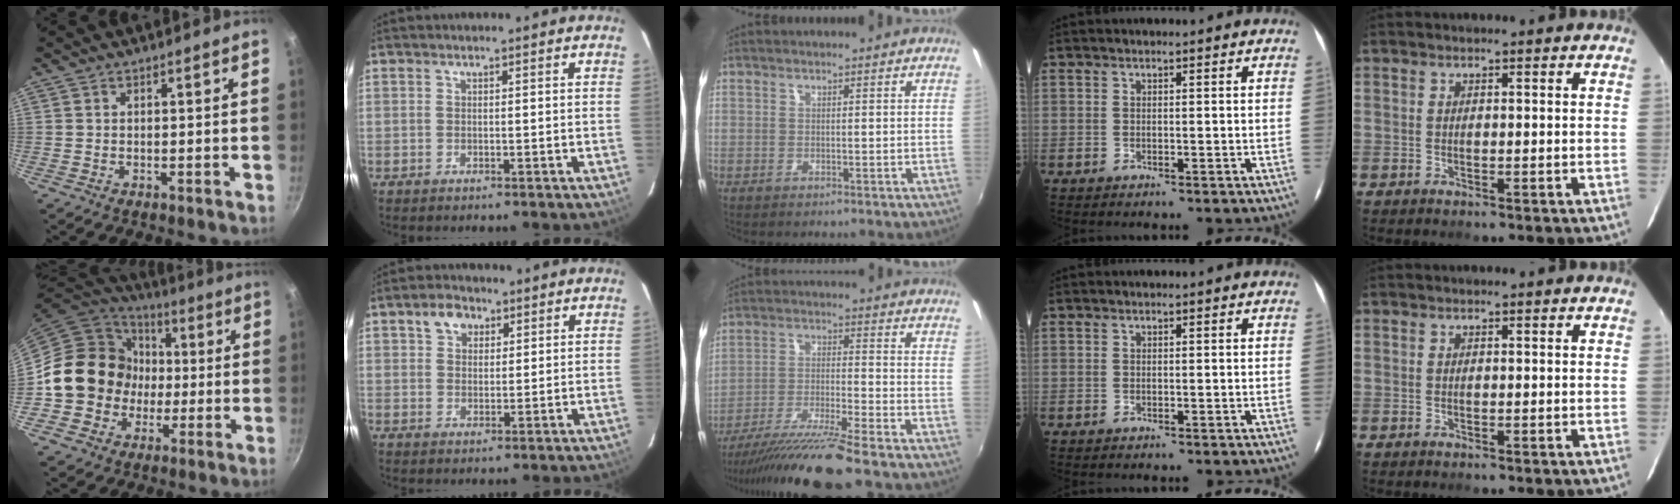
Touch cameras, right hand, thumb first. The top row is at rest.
{"thumb": {"total": 16.7, "force": [-0.6, 15.2, 6.9], "torque": [-0.086, 0.031, -0.012]}, "index": {"total": 4.6, "force": [2.3, 3.4, 2.1], "torque": [-0.031, 0.015, 0.042]}, "middle": {"total": 13.5, "force": [-11.6, -1.5, 6.8], "torque": [-0.138, -0.026, -0.207]}}